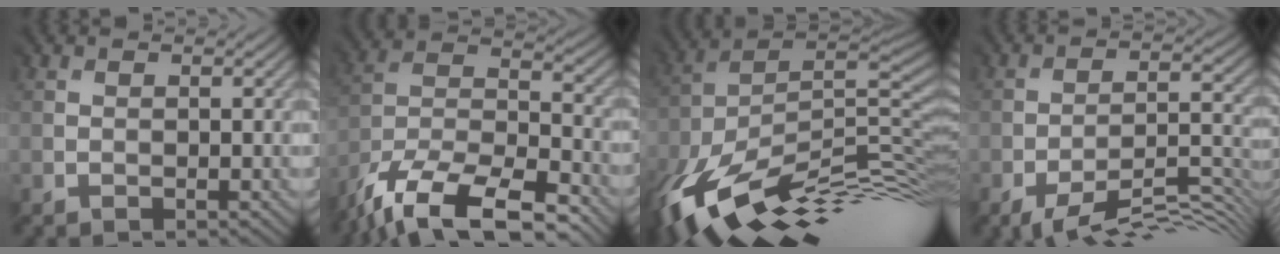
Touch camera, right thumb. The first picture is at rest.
{"total": 15.3, "force": [-12.9, 4.6, 6.8], "torque": [-0.151, -0.038, -0.218]}
{"total": 14.6, "force": [-6.1, 5.4, 12.1], "torque": [-0.256, -0.001, -0.118]}
{"total": 8.2, "force": [-6.7, 1.4, 4.5], "torque": [-0.077, -0.007, -0.112]}